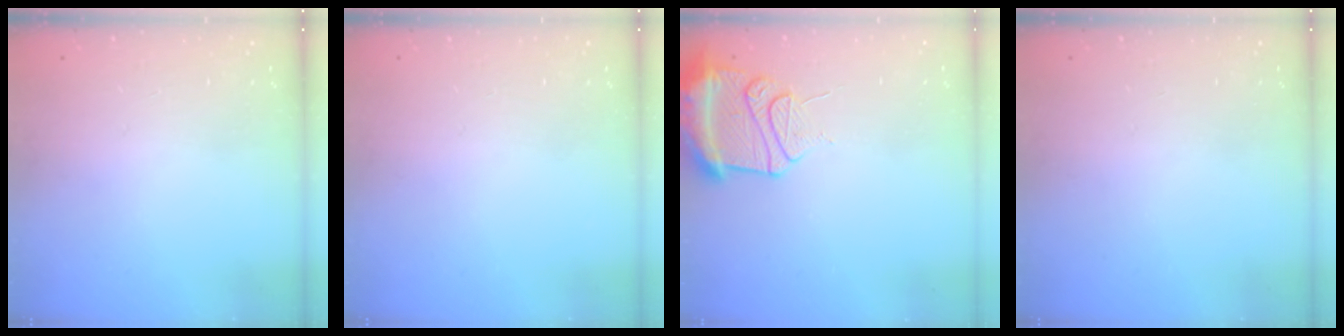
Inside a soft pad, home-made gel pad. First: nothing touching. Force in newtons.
{"total": 0.0}
{"total": 12.9, "press": 12.8, "slide": 1.5}
{"total": 0.0}